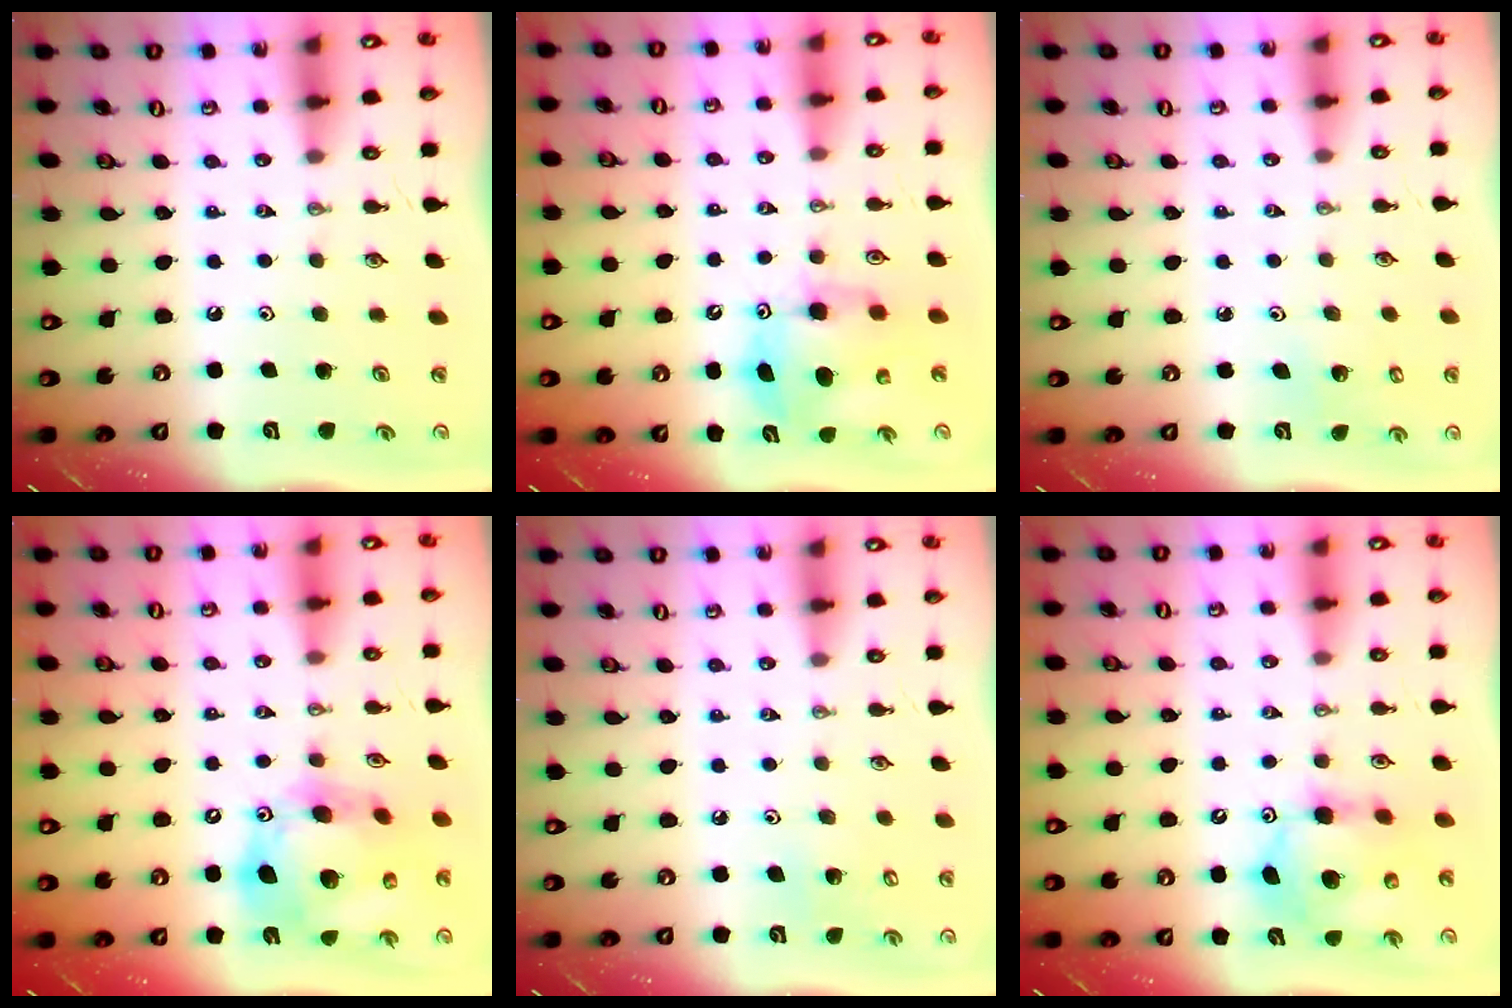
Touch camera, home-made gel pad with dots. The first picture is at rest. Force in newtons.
{"total": 9.0, "press": 9.0, "slide": 0.5}
{"total": 3.0, "press": 2.9, "slide": 0.3}
{"total": 19.0, "press": 18.9, "slide": 2.5}
{"total": 4.8, "press": 4.8, "slide": 0.4}
{"total": 11.1, "press": 11.0, "slide": 1.6}